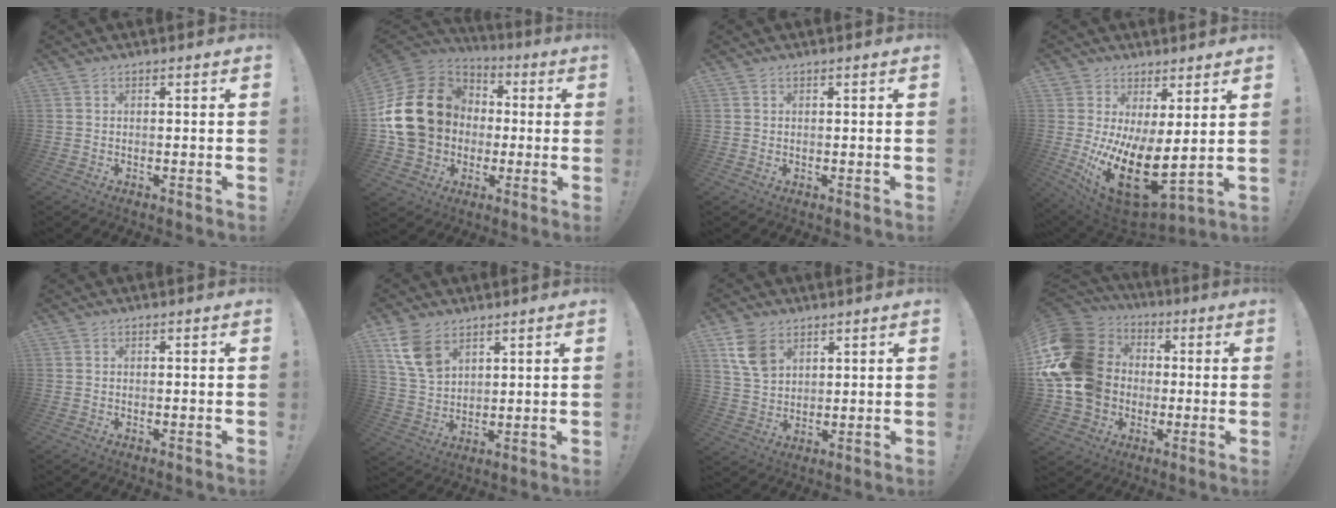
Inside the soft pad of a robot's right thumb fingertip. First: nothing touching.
{"total": 22.6, "force": [2.0, 18.5, 12.9], "torque": [-0.235, 0.006, 0.067]}
{"total": 0.6, "force": [0.4, 0.5, 0.1], "torque": [0.003, 0.000, 0.007]}
{"total": 15.7, "force": [-0.1, 7.4, 13.8], "torque": [-0.231, -0.031, 0.015]}
{"total": 0.0}
{"total": 10.5, "force": [6.2, 6.5, 5.6], "torque": [-0.099, -0.026, 0.121]}
{"total": 9.7, "force": [5.3, 6.5, 4.8], "torque": [-0.077, -0.017, 0.107]}
{"total": 21.8, "force": [0.9, 18.1, 12.1], "torque": [-0.229, 0.007, 0.047]}